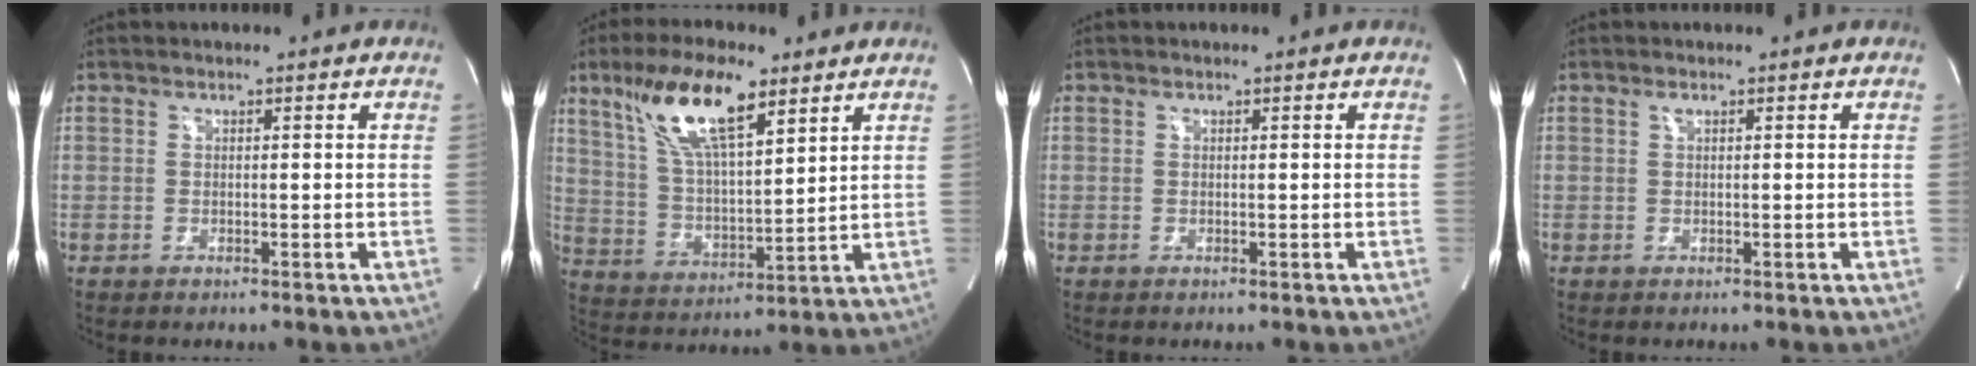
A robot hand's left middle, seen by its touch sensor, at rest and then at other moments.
{"total": 14.0, "force": [8.3, 3.7, 10.7], "torque": [-0.209, 0.015, 0.159]}
{"total": 0.0}
{"total": 0.5, "force": [0.3, 0.2, 0.4], "torque": [-0.007, 0.001, 0.005]}